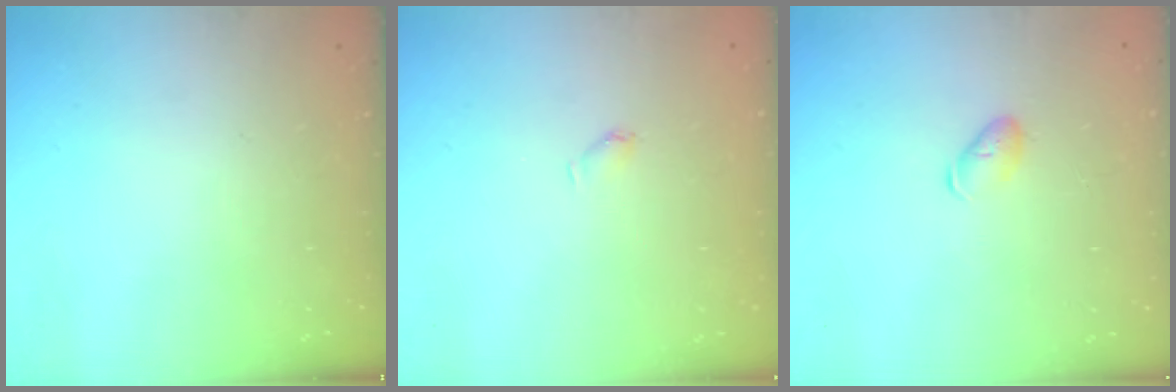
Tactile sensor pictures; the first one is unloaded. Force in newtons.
{"total": 3.5, "press": 3.4, "slide": 0.7}
{"total": 5.9, "press": 5.8, "slide": 1.0}